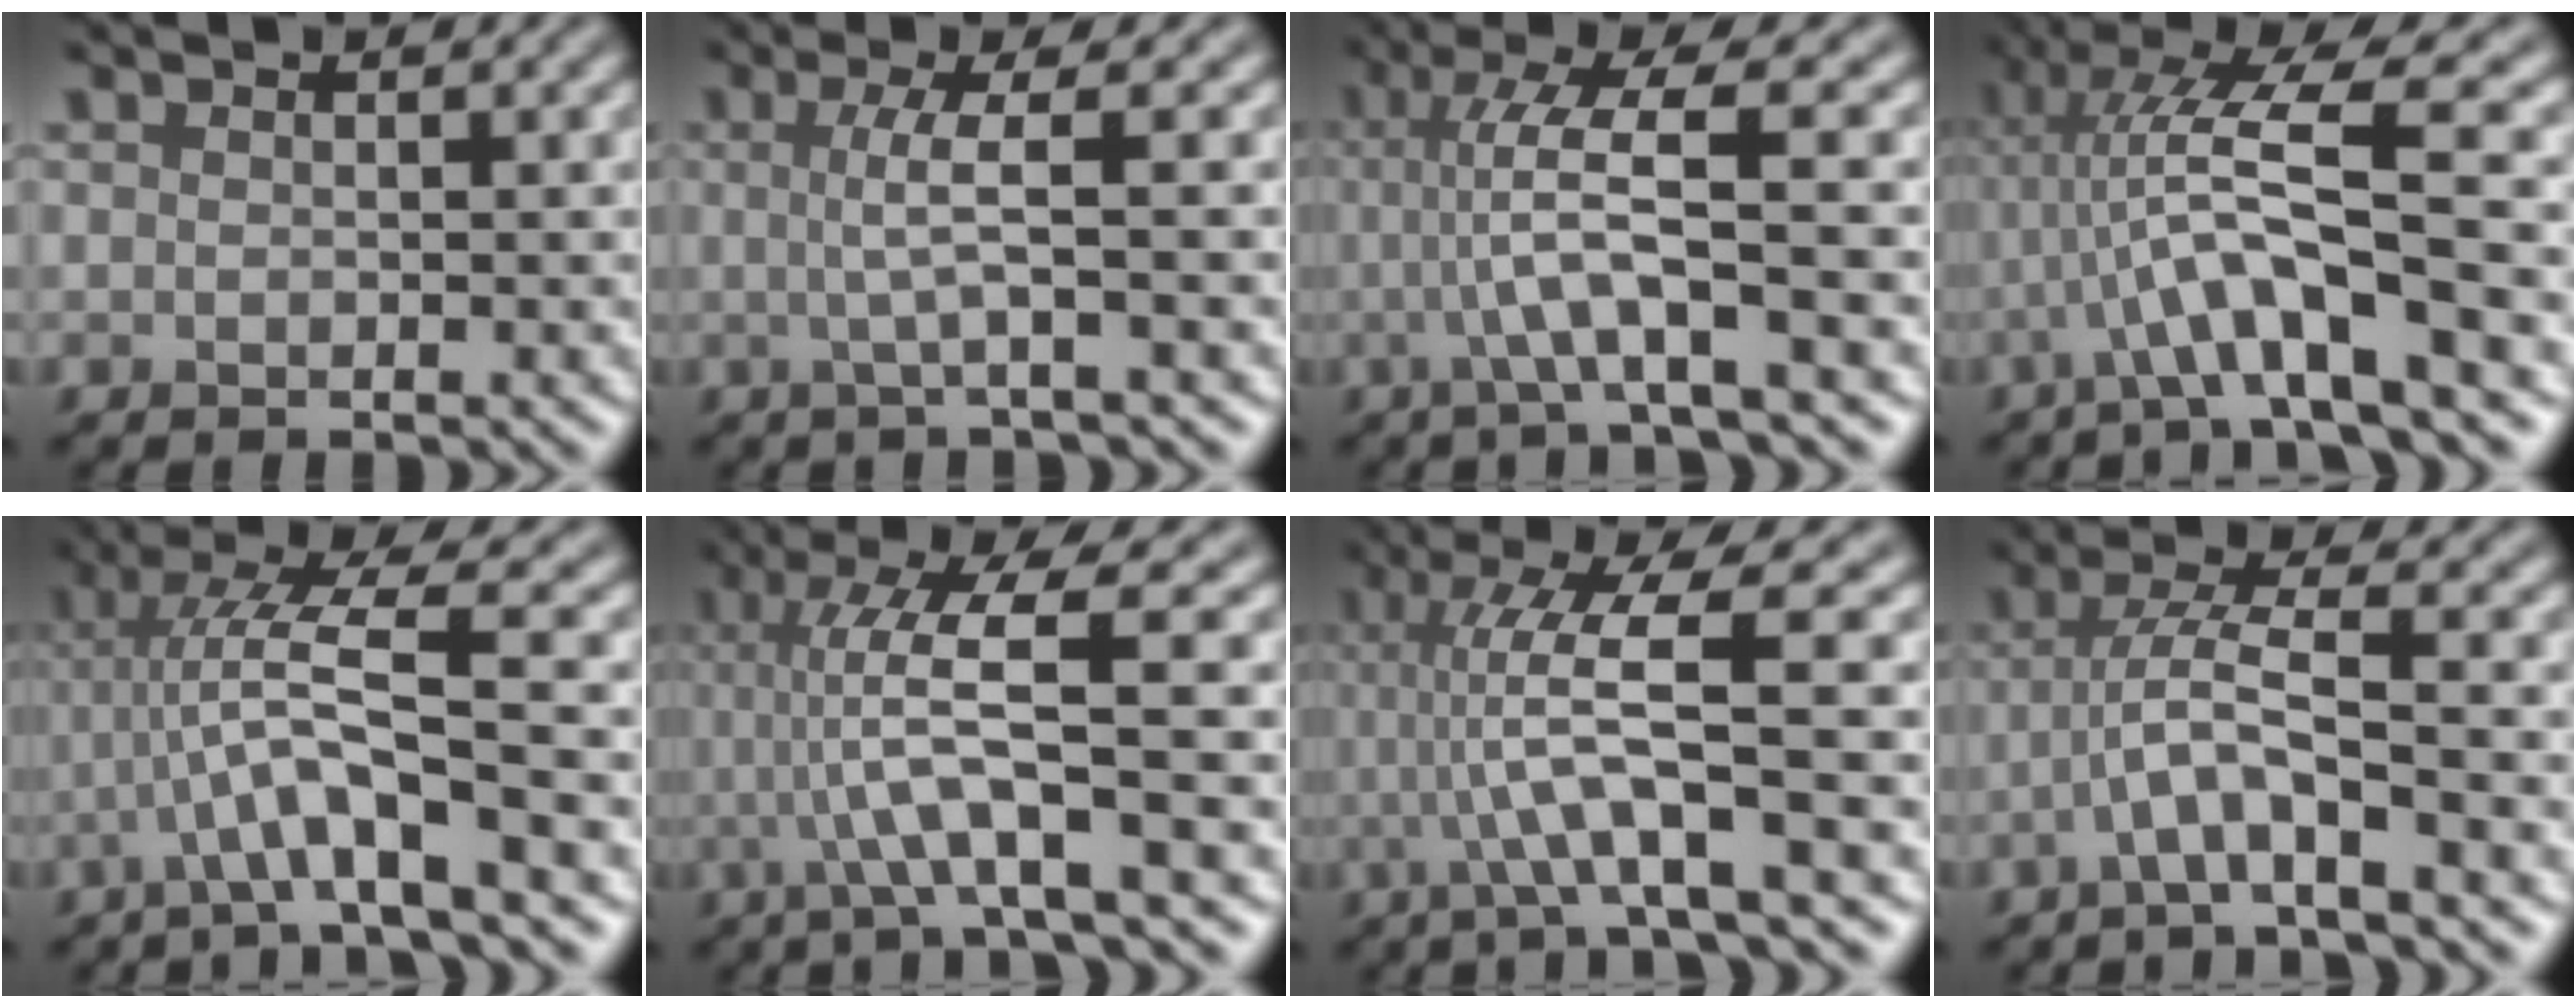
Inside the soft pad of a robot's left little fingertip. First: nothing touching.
{"total": 3.3, "force": [0.1, 0.6, 3.3], "torque": [-0.059, 0.000, -0.006]}
{"total": 5.6, "force": [0.0, 0.6, 5.6], "torque": [-0.104, 0.007, -0.002]}
{"total": 8.1, "force": [-0.7, 1.3, 8.0], "torque": [-0.135, 0.015, -0.018]}
{"total": 5.9, "force": [-1.3, 0.4, 5.7], "torque": [-0.112, 0.017, -0.028]}
{"total": 7.3, "force": [0.2, 1.1, 7.3], "torque": [-0.124, 0.005, 0.001]}
{"total": 7.7, "force": [0.2, 1.1, 7.6], "torque": [-0.127, 0.004, 0.002]}
{"total": 4.4, "force": [-1.5, 0.5, 4.1], "torque": [-0.079, 0.009, -0.035]}